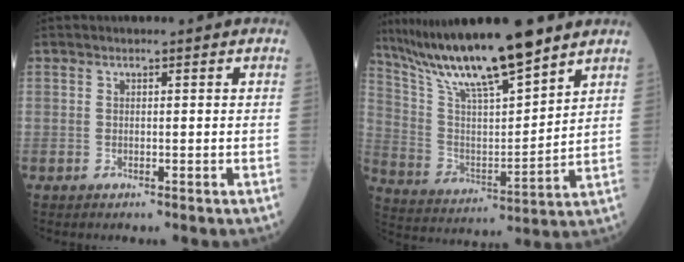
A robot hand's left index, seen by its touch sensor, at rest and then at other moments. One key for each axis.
{"total": 17.7, "fx": 14.3, "fy": 1.1, "fz": 10.4, "tx": -0.192, "ty": 0.004, "tz": 0.265}